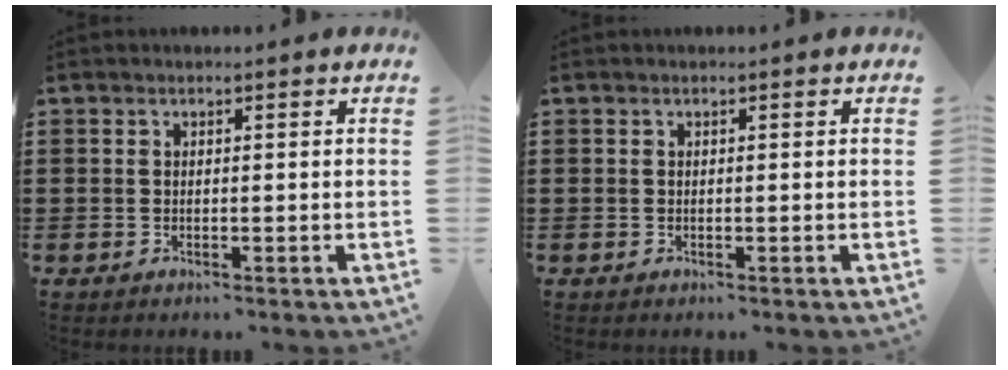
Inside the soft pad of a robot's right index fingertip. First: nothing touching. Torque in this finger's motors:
{"motor_torque": [-0.73, 1.41, 0.00, 0.00]}